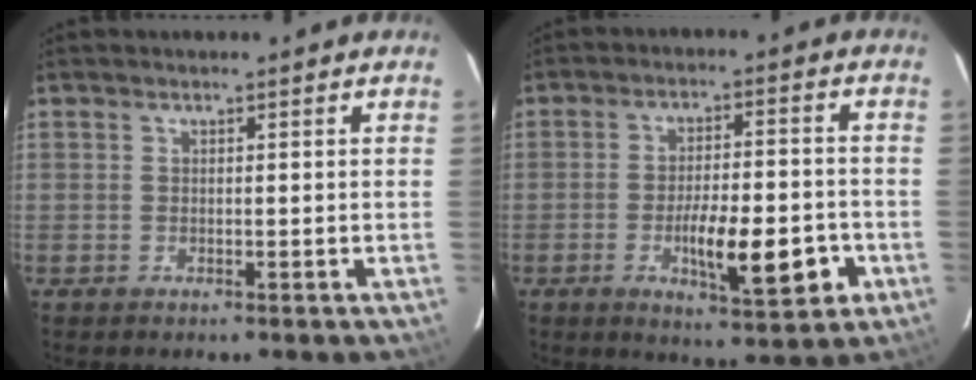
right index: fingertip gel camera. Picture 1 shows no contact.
{"total": 11.8, "force": [-4.0, 3.1, 10.7], "torque": [-0.166, 0.001, -0.057]}